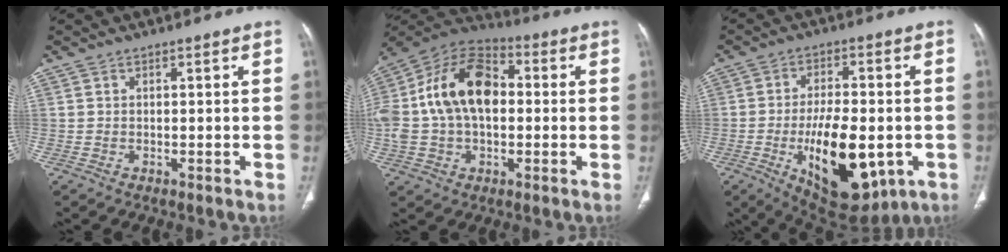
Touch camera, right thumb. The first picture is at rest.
{"total": 20.7, "force": [1.3, 13.2, 15.8], "torque": [-0.307, 0.034, 0.019]}
{"total": 19.1, "force": [-5.0, 9.1, 16.0], "torque": [-0.235, 0.002, -0.056]}